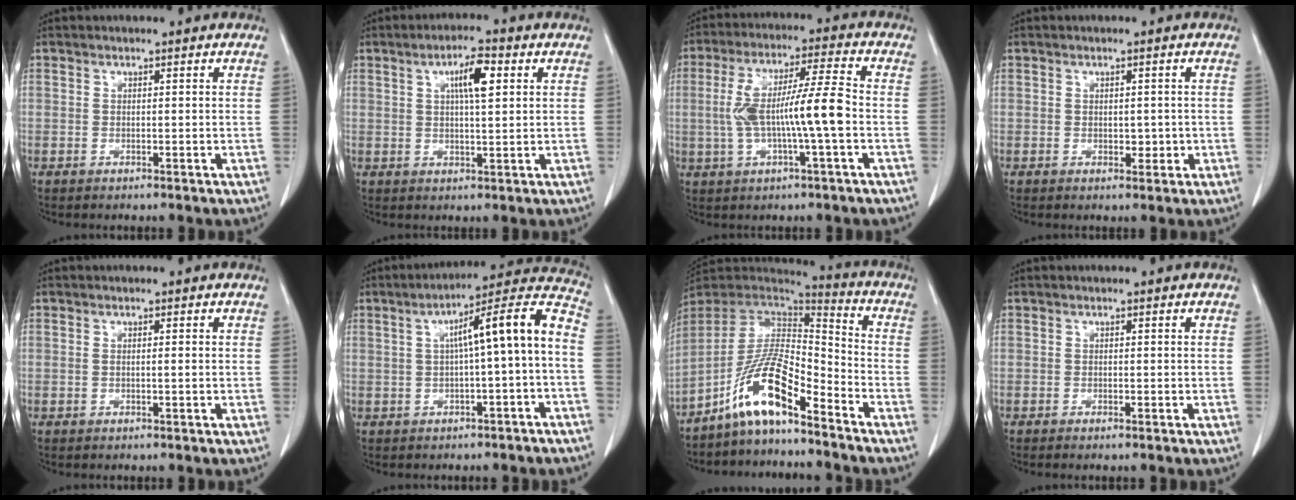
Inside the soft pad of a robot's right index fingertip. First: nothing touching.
{"total": 5.8, "force": [2.0, 1.0, 5.3], "torque": [-0.093, 0.006, 0.033]}
{"total": 11.0, "force": [-1.2, 0.4, 10.9], "torque": [-0.210, 0.018, -0.025]}
{"total": 1.9, "force": [-0.2, 1.2, 1.5], "torque": [-0.019, 0.000, 0.001]}
{"total": 0.7, "force": [-0.1, -0.1, 0.7], "torque": [-0.014, -0.001, -0.001]}
{"total": 11.8, "force": [-0.5, 0.4, 11.8], "torque": [-0.167, 0.042, -0.009]}
{"total": 11.9, "force": [-7.9, 1.9, 8.7], "torque": [-0.169, 0.014, -0.149]}
{"total": 0.8, "force": [-0.6, 0.0, 0.5], "torque": [-0.012, -0.002, -0.009]}